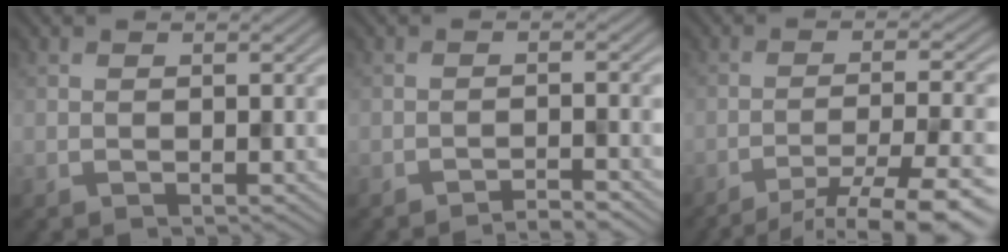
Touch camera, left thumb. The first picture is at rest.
{"total": 2.3, "force": [-2.0, 0.1, 1.1], "torque": [-0.008, 0.007, -0.041]}
{"total": 11.0, "force": [-8.3, 1.9, 7.1], "torque": [-0.113, -0.003, -0.109]}